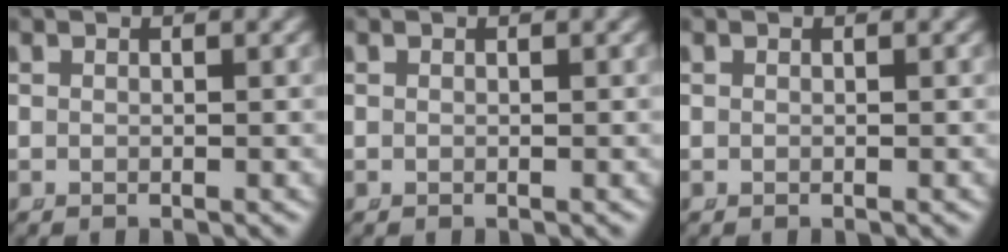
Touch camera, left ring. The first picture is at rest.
{"total": 0.0}
{"total": 0.0}